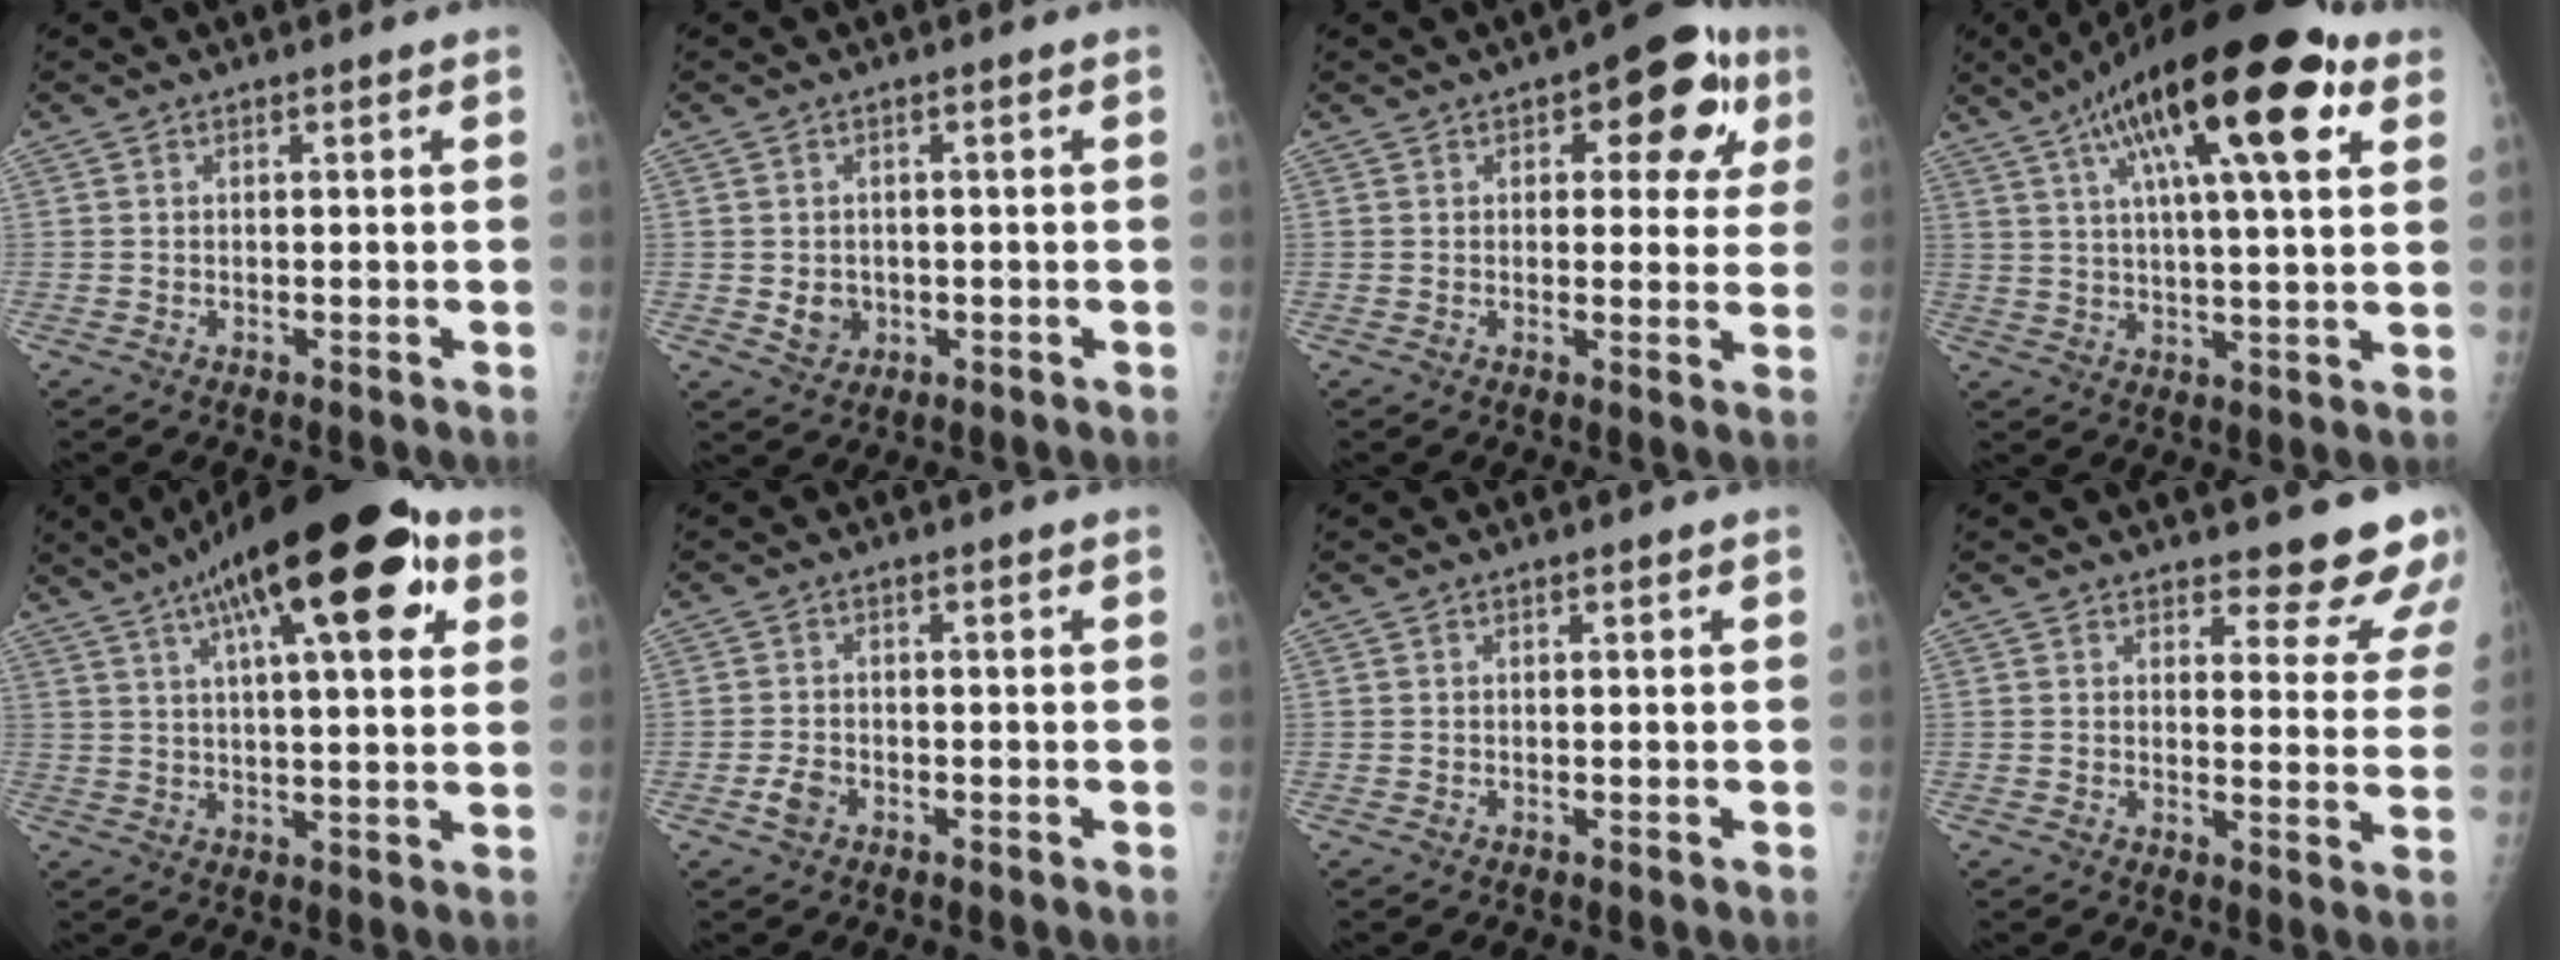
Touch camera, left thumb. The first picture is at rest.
{"total": 3.3, "force": [-0.4, 2.8, 1.5], "torque": [-0.013, 0.000, 0.003]}
{"total": 12.0, "force": [4.7, 5.8, 9.4], "torque": [-0.064, 0.006, 0.048]}
{"total": 23.5, "force": [10.8, 6.6, 19.8], "torque": [-0.308, 0.006, 0.168]}
{"total": 23.1, "force": [10.9, 7.1, 19.1], "torque": [-0.282, 0.006, 0.161]}
{"total": 2.7, "force": [-1.4, 1.7, 1.5], "torque": [-0.032, 0.007, -0.025]}
{"total": 0.0}
{"total": 10.8, "force": [10.0, 3.2, 2.6], "torque": [0.013, -0.073, 0.099]}